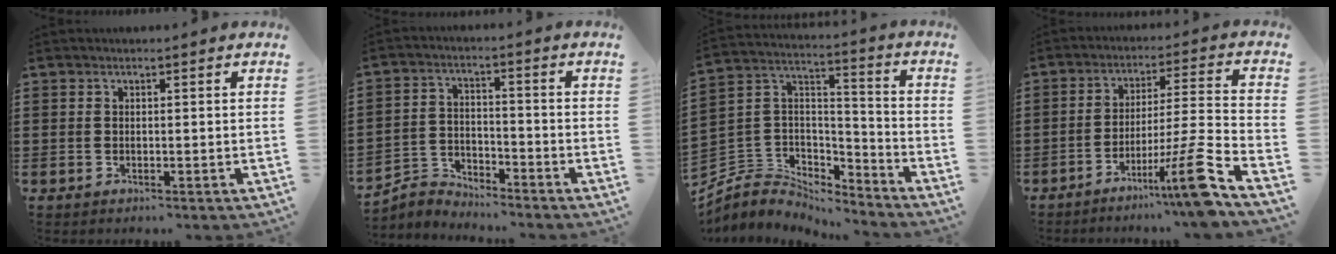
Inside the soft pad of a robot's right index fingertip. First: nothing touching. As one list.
[{"total": 4.0, "force": [-3.8, 1.0, -0.1], "torque": [-0.021, 0.001, -0.085]}, {"total": 5.5, "force": [-4.6, 3.1, 0.1], "torque": [-0.038, -0.013, -0.100]}, {"total": 12.4, "force": [-7.5, -0.5, 9.9], "torque": [-0.151, -0.002, -0.132]}]